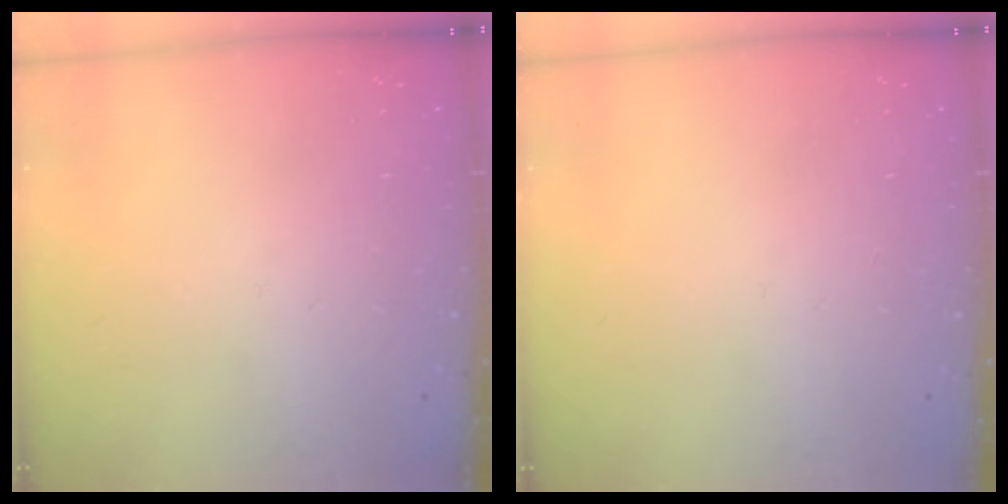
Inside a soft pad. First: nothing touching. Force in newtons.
{"total": 0.0}